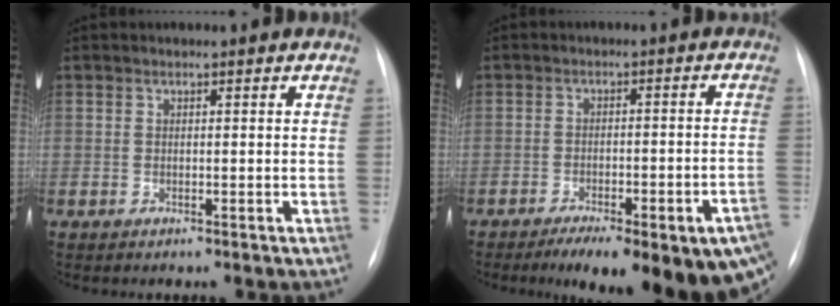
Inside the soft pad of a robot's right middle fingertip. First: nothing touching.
{"total": 19.8, "force": [-12.6, 4.8, 14.5], "torque": [-0.142, 0.006, -0.161]}